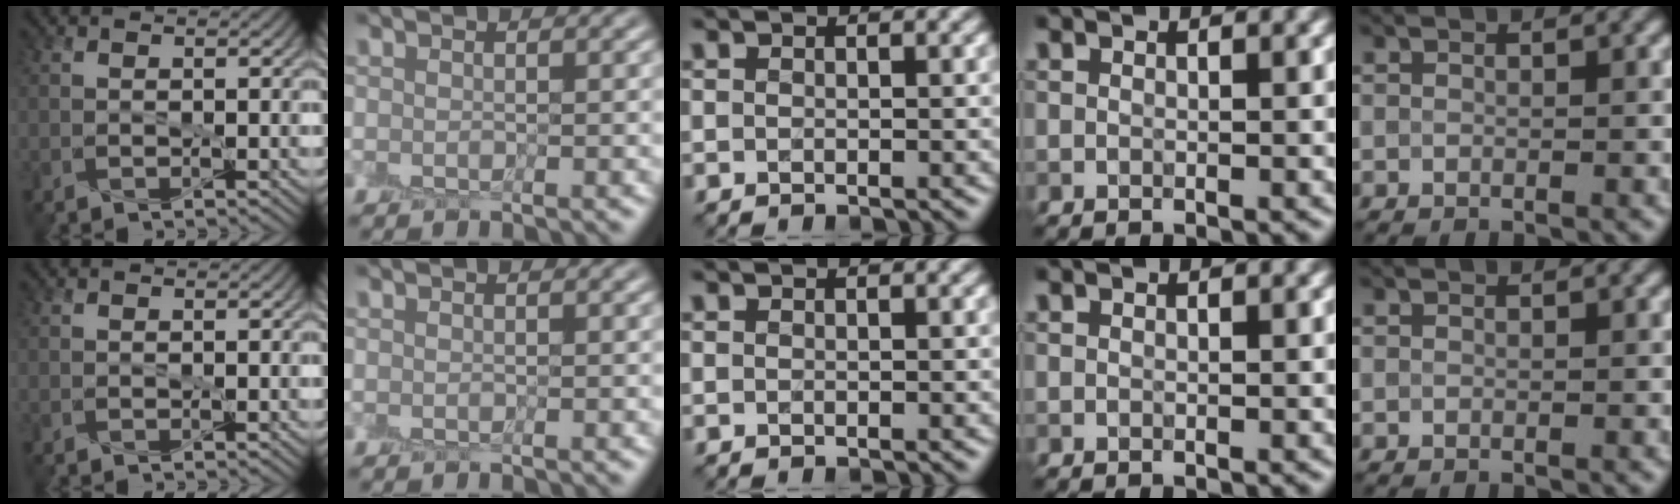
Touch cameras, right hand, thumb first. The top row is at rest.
{}